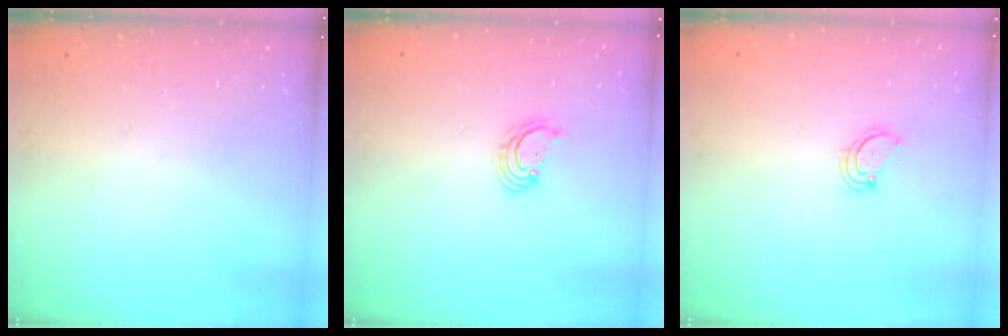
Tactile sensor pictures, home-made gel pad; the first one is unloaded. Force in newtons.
{"total": 2.4, "press": 2.4, "slide": 0.2}
{"total": 3.0, "press": 3.0, "slide": 0.4}